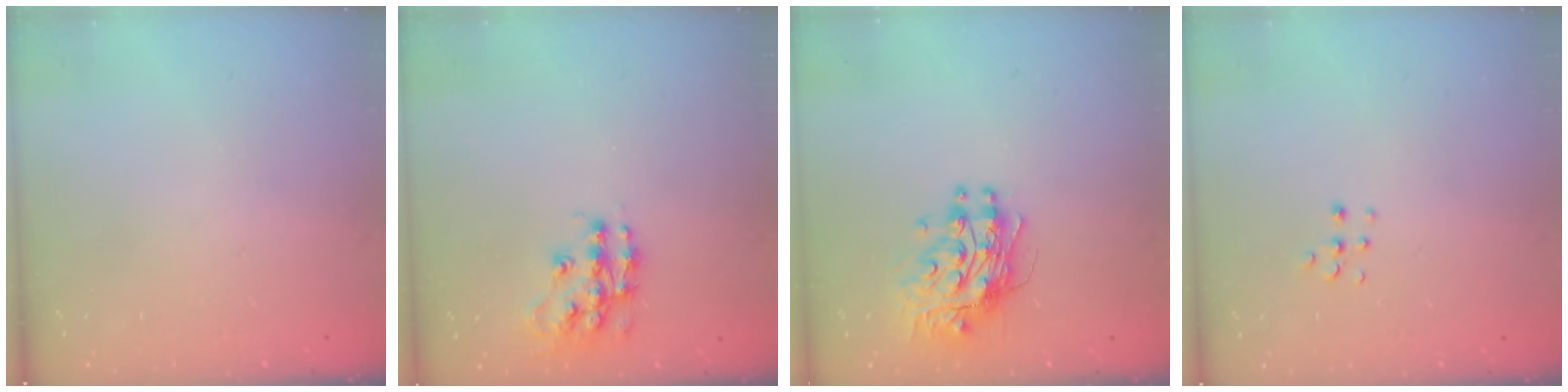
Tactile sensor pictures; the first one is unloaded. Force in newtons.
{"total": 12.2, "press": 12.1, "slide": 0.6}
{"total": 10.1, "press": 10.1, "slide": 0.8}
{"total": 4.4, "press": 4.4, "slide": 0.3}